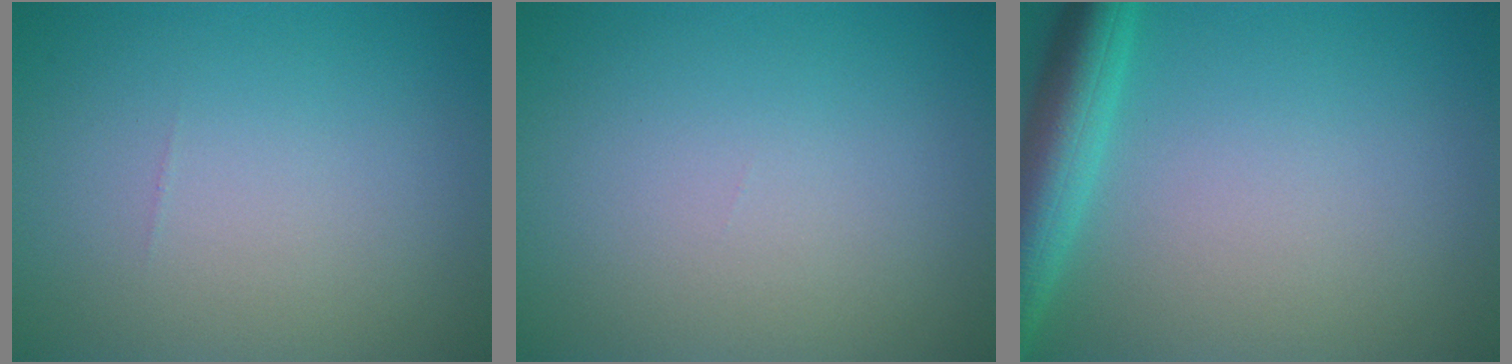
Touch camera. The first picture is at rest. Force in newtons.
{"total": 0.0}
{"total": 5.2, "press": 5.2, "slide": 0.3}